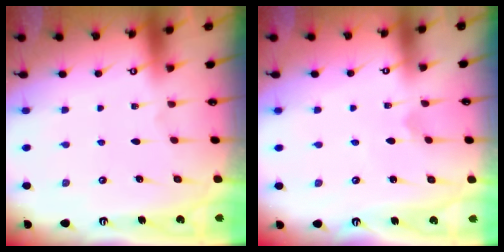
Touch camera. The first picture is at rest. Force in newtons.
{"total": 0.0}